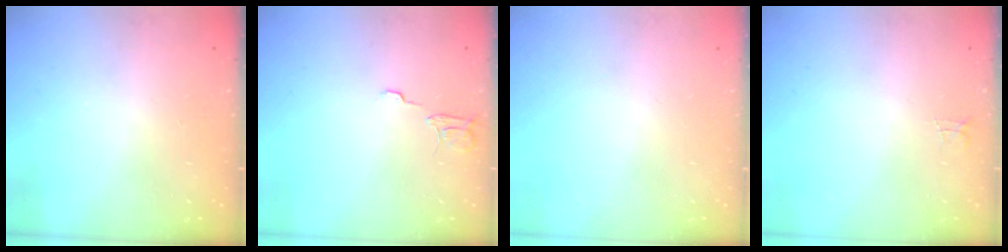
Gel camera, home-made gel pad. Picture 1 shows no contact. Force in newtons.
{"total": 5.7, "press": 5.7, "slide": 0.2}
{"total": 0.0}
{"total": 2.9, "press": 2.9, "slide": 0.2}